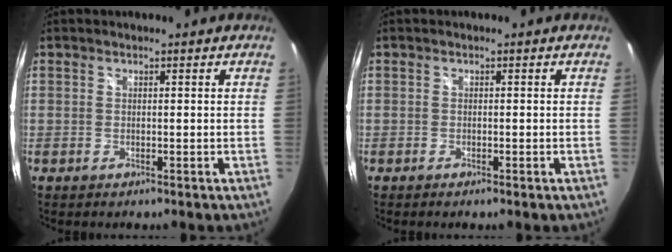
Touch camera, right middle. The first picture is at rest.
{"total": 0.6, "force": [-0.3, -0.1, 0.5], "torque": [-0.006, 0.003, -0.006]}